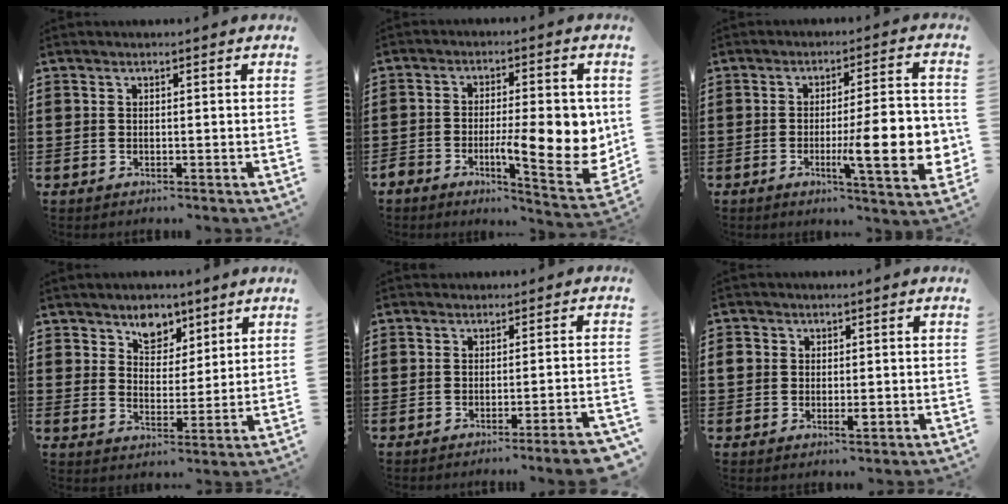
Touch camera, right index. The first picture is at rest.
{"total": 11.6, "force": [-1.9, 4.5, 10.5], "torque": [-0.144, -0.006, -0.027]}
{"total": 12.7, "force": [-2.3, 2.6, 12.2], "torque": [-0.179, -0.010, -0.039]}
{"total": 5.5, "force": [3.9, 3.5, 1.7], "torque": [-0.038, 0.000, 0.068]}
{"total": 2.8, "force": [-2.2, -0.3, 1.7], "torque": [-0.028, -0.006, -0.040]}
{"total": 2.6, "force": [-0.1, 1.9, 1.7], "torque": [-0.044, 0.001, -0.005]}